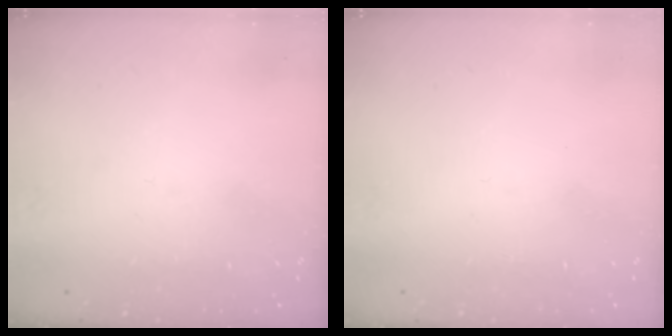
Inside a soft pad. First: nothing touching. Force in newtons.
{"total": 1.8, "press": 1.7, "slide": 0.1}